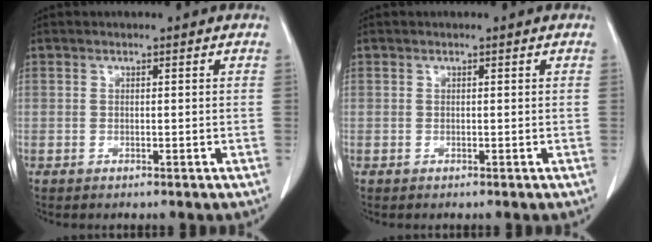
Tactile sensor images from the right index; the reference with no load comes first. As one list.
[{"total": 0.0}]